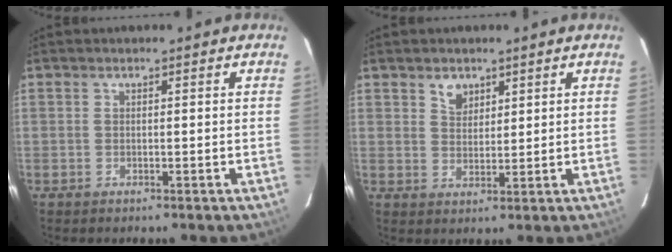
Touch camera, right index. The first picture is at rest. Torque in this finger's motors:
{"motor_torque": [0.00, 0.02, 0.03, 0.03]}